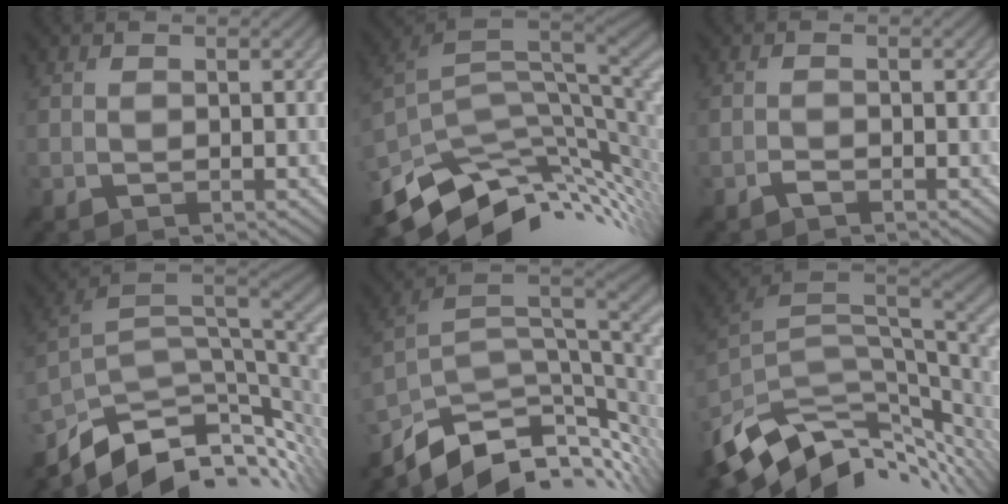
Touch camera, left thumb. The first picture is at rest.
{"total": 13.3, "force": [-4.6, 7.5, 10.0], "torque": [-0.216, -0.025, -0.074]}
{"total": 1.0, "force": [-0.9, 0.2, 0.4], "torque": [-0.004, 0.001, -0.019]}
{"total": 12.5, "force": [-4.7, 6.8, 9.4], "torque": [-0.201, -0.024, -0.075]}
{"total": 11.7, "force": [-5.1, 6.2, 8.4], "torque": [-0.183, -0.022, -0.084]}
{"total": 12.4, "force": [-5.2, 6.3, 9.3], "torque": [-0.205, -0.034, -0.078]}